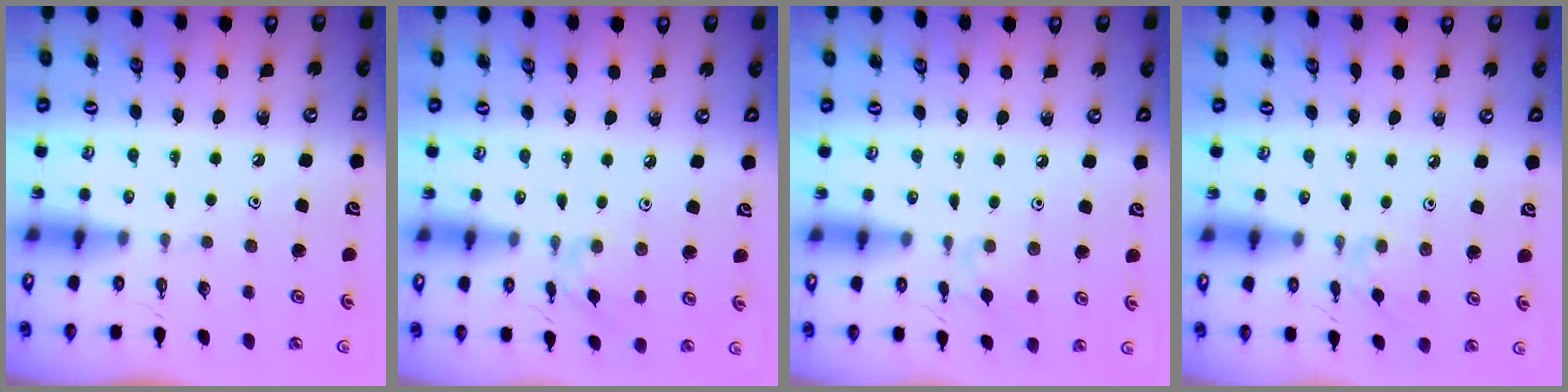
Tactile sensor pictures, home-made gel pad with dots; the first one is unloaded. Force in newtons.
{"total": 3.4, "press": 3.4, "slide": 0.4}
{"total": 6.5, "press": 6.4, "slide": 0.9}
{"total": 1.4, "press": 1.4, "slide": 0.4}